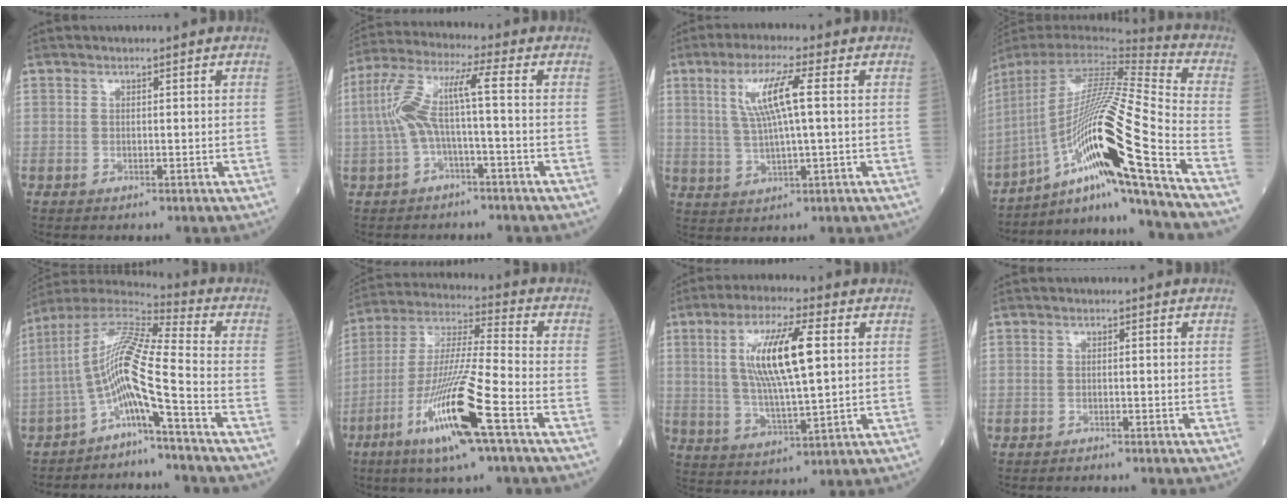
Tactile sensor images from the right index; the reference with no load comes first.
{"total": 8.3, "force": [-1.2, 0.6, 8.2], "torque": [-0.178, 0.038, -0.025]}
{"total": 7.9, "force": [2.0, 0.3, 7.6], "torque": [-0.153, 0.007, 0.040]}
{"total": 22.9, "force": [-11.7, -1.8, 19.6], "torque": [-0.356, -0.014, -0.213]}
{"total": 10.5, "force": [-4.9, -1.2, 9.2], "torque": [-0.181, 0.024, -0.098]}
{"total": 15.7, "force": [-7.4, -0.1, 13.9], "torque": [-0.283, -0.021, -0.139]}
{"total": 12.1, "force": [2.8, 1.8, 11.6], "torque": [-0.225, 0.003, 0.052]}
{"total": 2.2, "force": [-2.1, 0.0, 0.8], "torque": [-0.014, -0.001, -0.026]}